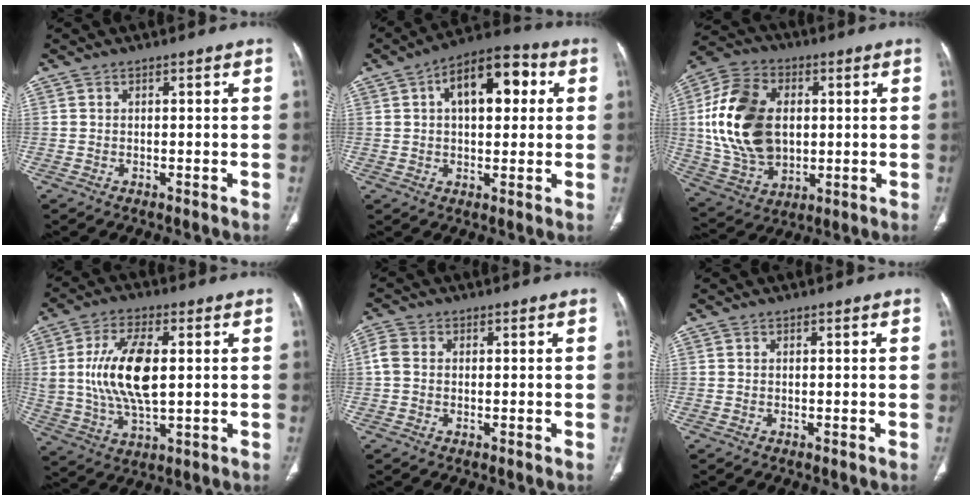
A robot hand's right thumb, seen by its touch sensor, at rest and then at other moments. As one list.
[{"total": 13.5, "force": [3.5, 7.2, 10.8], "torque": [-0.133, 0.022, 0.047]}, {"total": 20.3, "force": [2.1, 14.0, 14.6], "torque": [-0.266, 0.001, 0.049]}, {"total": 14.4, "force": [1.8, 6.9, 12.5], "torque": [-0.243, -0.006, 0.037]}, {"total": 3.1, "force": [0.2, 2.4, 1.8], "torque": [-0.045, 0.005, -0.004]}, {"total": 0.0}]